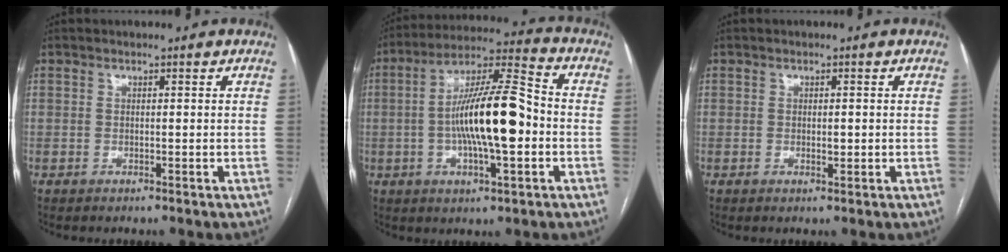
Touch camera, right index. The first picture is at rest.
{"total": 15.1, "force": [-1.9, 2.8, 14.8], "torque": [-0.269, 0.015, -0.032]}
{"total": 1.3, "force": [-0.1, 0.5, 1.2], "torque": [-0.019, -0.001, -0.001]}